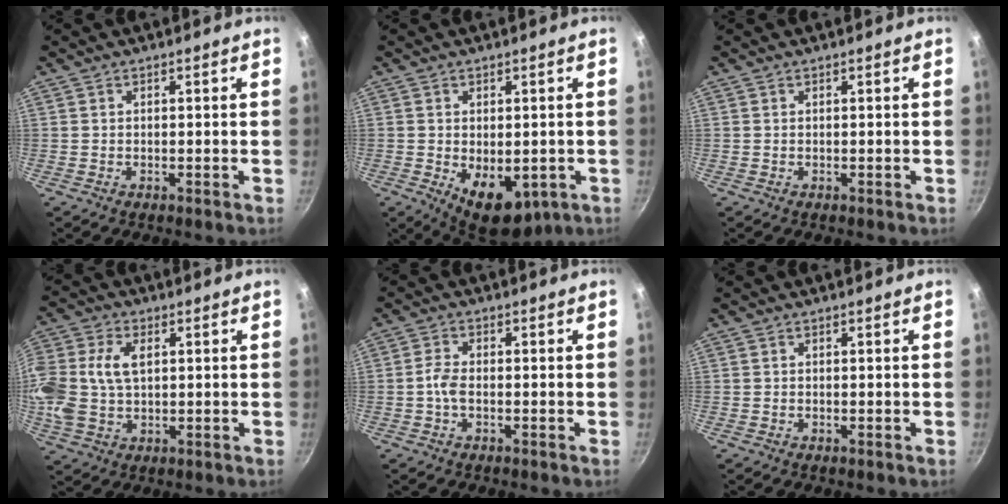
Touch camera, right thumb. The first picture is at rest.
{"total": 10.5, "force": [-2.5, 6.4, 8.0], "torque": [-0.091, -0.013, -0.019]}
{"total": 0.0}
{"total": 16.3, "force": [2.6, 11.4, 11.5], "torque": [-0.271, 0.028, 0.046]}
{"total": 3.0, "force": [-0.8, 1.5, 2.5], "torque": [-0.054, 0.012, -0.022]}
{"total": 0.0}